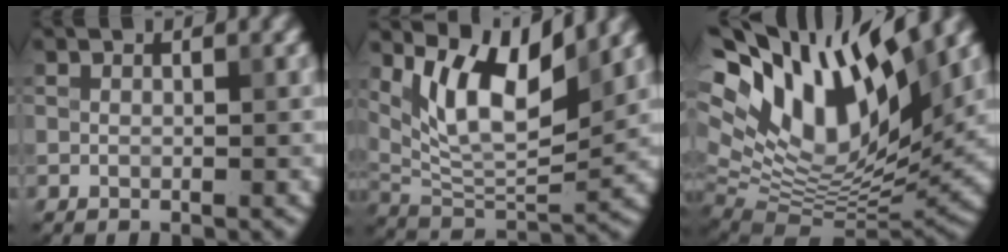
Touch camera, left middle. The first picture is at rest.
{"total": 8.6, "force": [4.0, 3.1, 6.9], "torque": [-0.124, -0.013, 0.078]}
{"total": 15.5, "force": [7.4, 6.6, 11.9], "torque": [-0.235, 0.023, 0.126]}